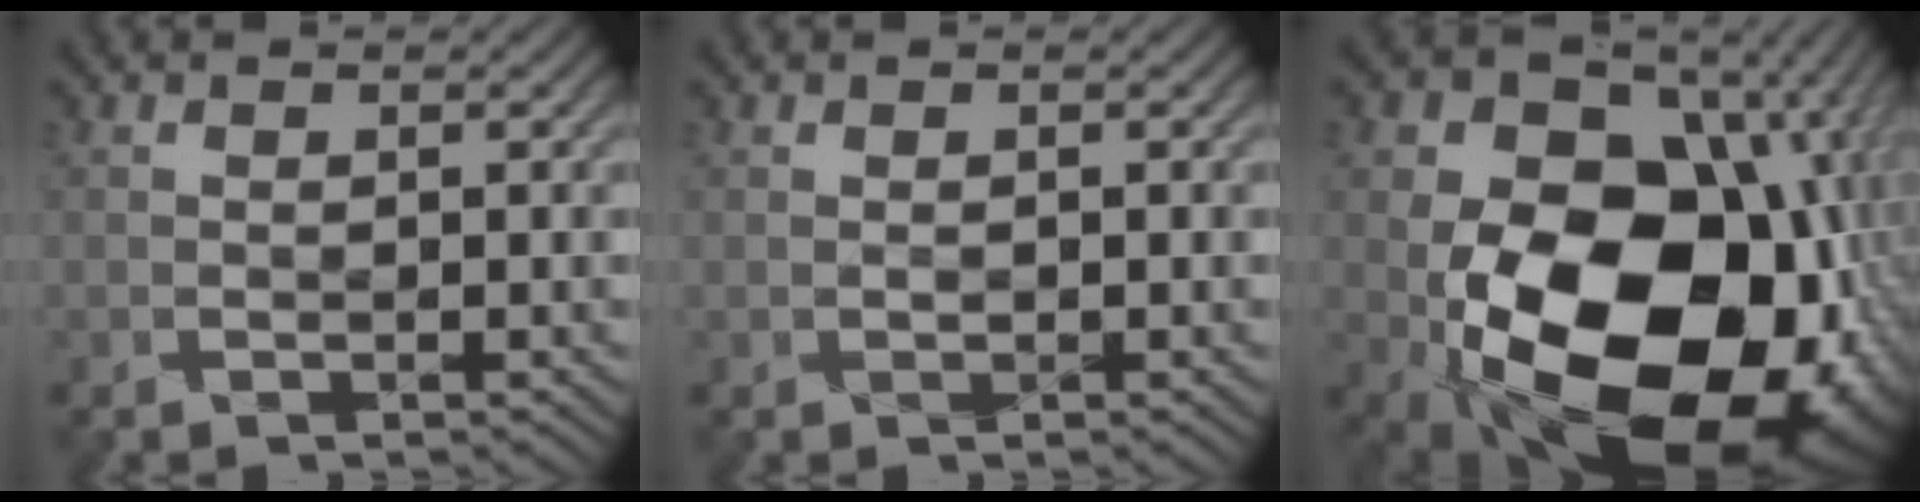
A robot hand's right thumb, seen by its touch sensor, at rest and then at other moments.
{"total": 0.0}
{"total": 23.4, "force": [-4.1, 16.9, 15.8], "torque": [-0.255, -0.049, -0.053]}